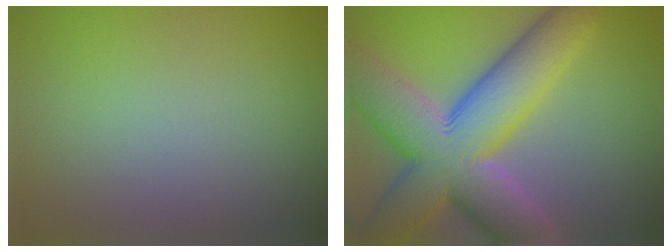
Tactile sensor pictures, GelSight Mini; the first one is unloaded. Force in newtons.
{"total": 13.5, "press": 13.5, "slide": 1.1}